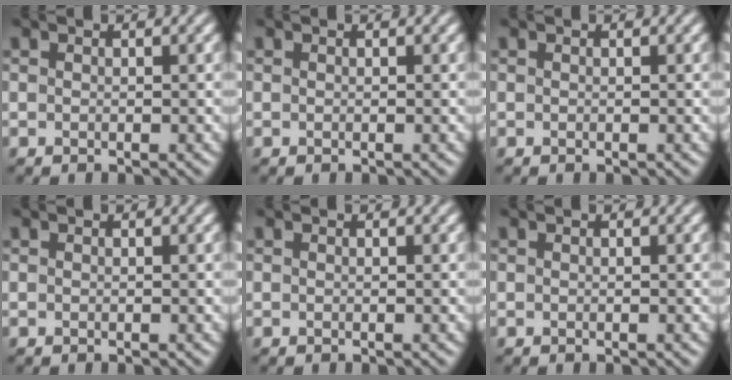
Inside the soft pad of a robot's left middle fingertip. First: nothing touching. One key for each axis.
{"total": 0.0}
{"total": 0.0}
{"total": 0.0}
{"total": 0.0}
{"total": 0.0}